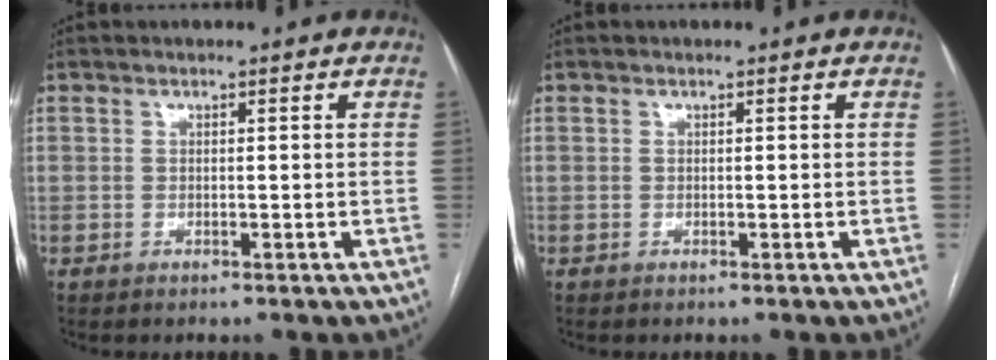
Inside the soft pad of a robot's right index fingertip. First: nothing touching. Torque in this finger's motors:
{"motor_torque": [0.00, 0.00, 0.00, 0.00]}